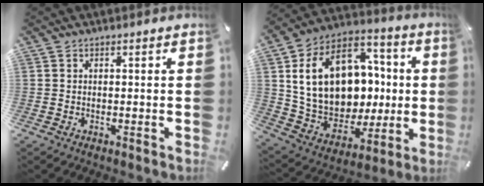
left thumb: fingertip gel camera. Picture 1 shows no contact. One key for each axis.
{"total": 21.0, "fx": 2.4, "fy": 16.1, "fz": 13.4, "tx": -0.249, "ty": -0.004, "tz": 0.055}